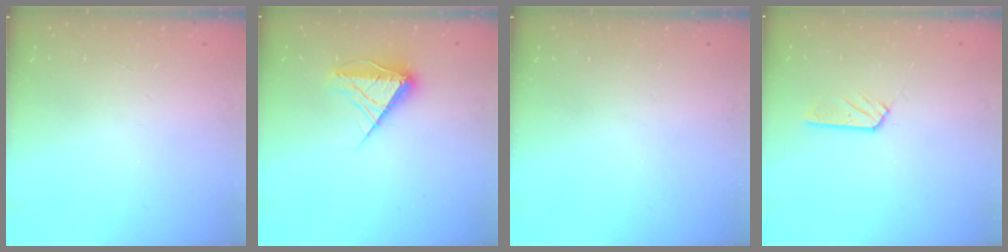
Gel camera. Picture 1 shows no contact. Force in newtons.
{"total": 13.2, "press": 13.1, "slide": 0.6}
{"total": 0.0}
{"total": 4.8, "press": 4.8, "slide": 0.4}